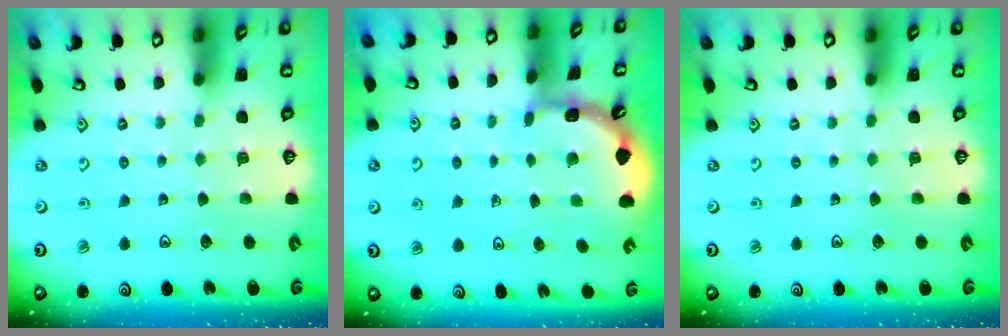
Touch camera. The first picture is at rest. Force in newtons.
{"total": 1.9, "press": 1.9, "slide": 0.1}
{"total": 0.0}